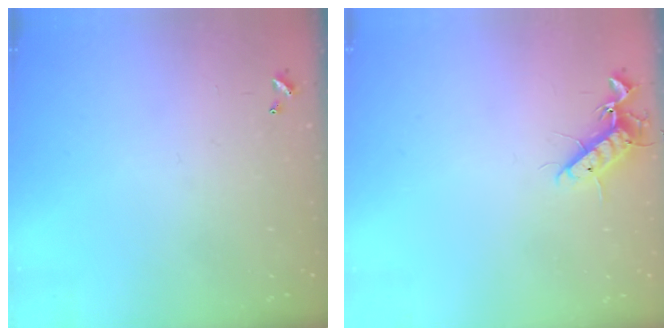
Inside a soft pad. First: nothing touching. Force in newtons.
{"total": 11.0, "press": 10.9, "slide": 1.9}